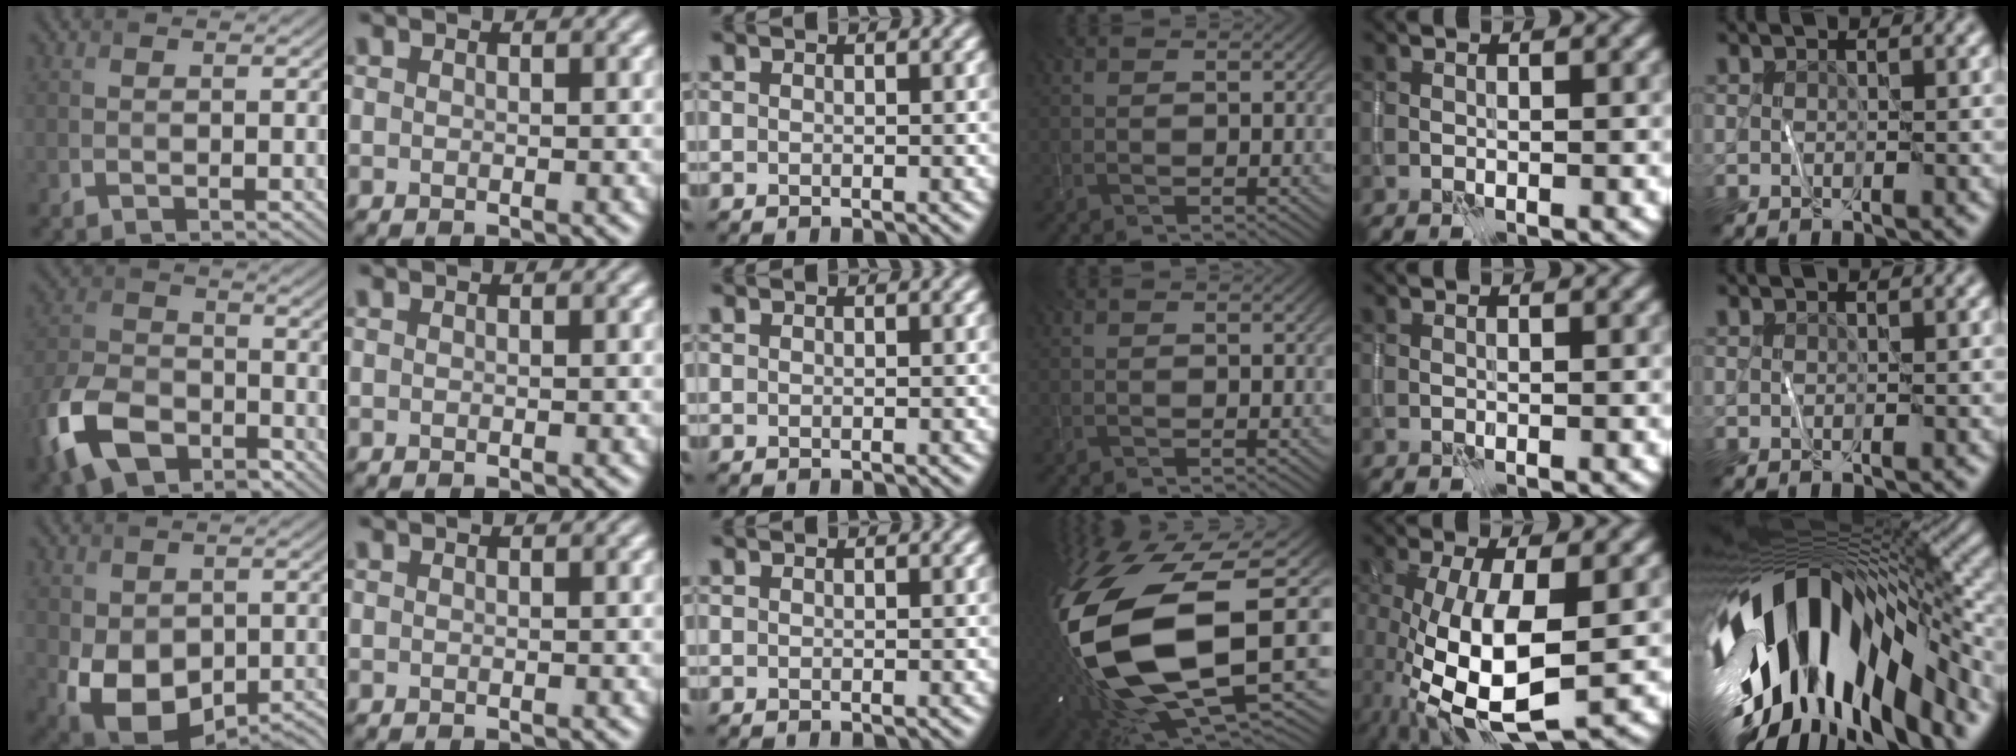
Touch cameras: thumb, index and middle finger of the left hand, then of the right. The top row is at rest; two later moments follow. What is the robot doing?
{"motion": "wipe", "object": "whiteboard"}